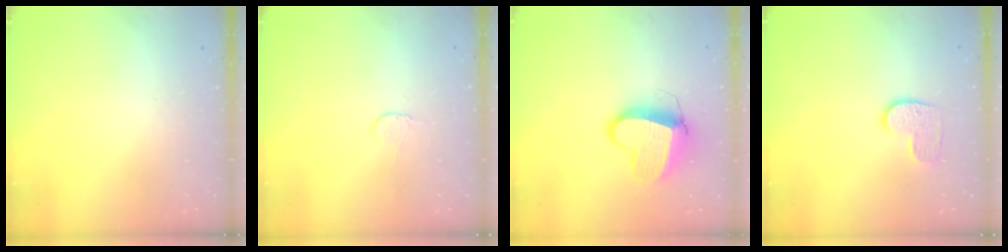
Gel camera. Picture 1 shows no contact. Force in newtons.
{"total": 3.4, "press": 3.4, "slide": 0.3}
{"total": 11.5, "press": 11.4, "slide": 1.3}
{"total": 7.0, "press": 7.0, "slide": 0.2}